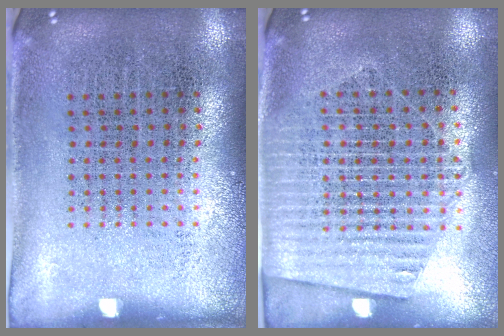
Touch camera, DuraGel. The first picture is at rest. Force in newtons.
{"total": 1.6, "press": 1.5, "slide": 0.6}